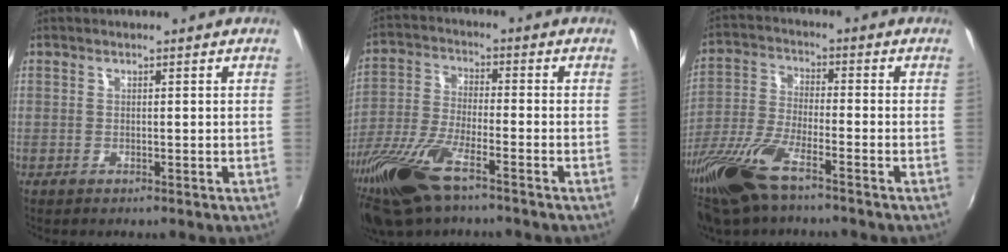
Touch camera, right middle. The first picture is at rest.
{"total": 18.0, "force": [-11.9, 5.3, 12.4], "torque": [-0.271, -0.046, -0.233]}
{"total": 16.0, "force": [-11.1, 4.0, 10.8], "torque": [-0.239, -0.039, -0.221]}